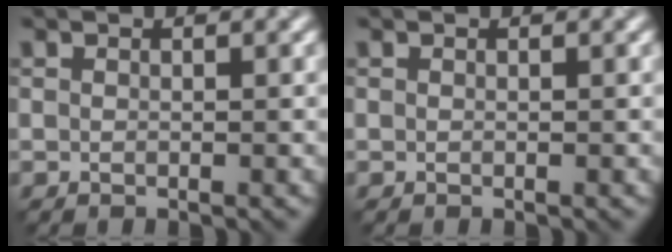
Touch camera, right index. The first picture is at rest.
{"total": 0.0}